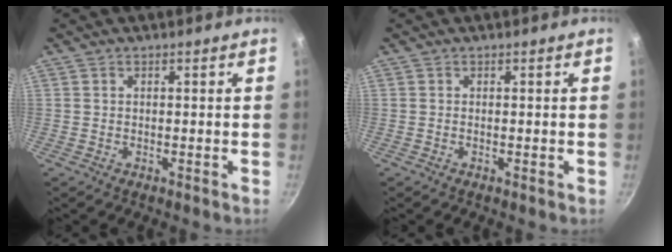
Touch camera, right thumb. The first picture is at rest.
{"total": 0.0}